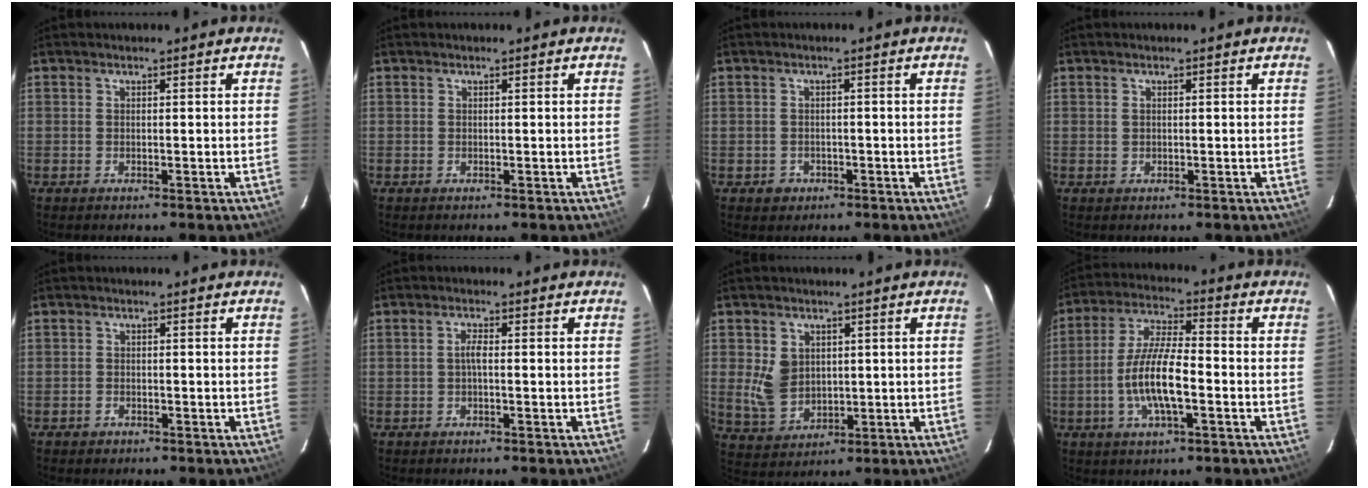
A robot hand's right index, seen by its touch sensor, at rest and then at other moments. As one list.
[{"total": 0.0}, {"total": 2.7, "force": [-1.0, 2.5, 0.3], "torque": [-0.011, 0.004, -0.011]}, {"total": 0.6, "force": [0.2, 0.4, 0.4], "torque": [-0.008, 0.000, 0.005]}, {"total": 1.5, "force": [-1.0, 1.1, 0.2], "torque": [-0.006, 0.005, -0.013]}, {"total": 1.7, "force": [-0.3, 0.4, 1.6], "torque": [-0.032, 0.005, -0.008]}, {"total": 7.5, "force": [1.0, 6.1, 4.3], "torque": [-0.090, -0.002, 0.036]}, {"total": 11.2, "force": [-3.1, 3.0, 10.3], "torque": [-0.208, 0.000, -0.060]}]